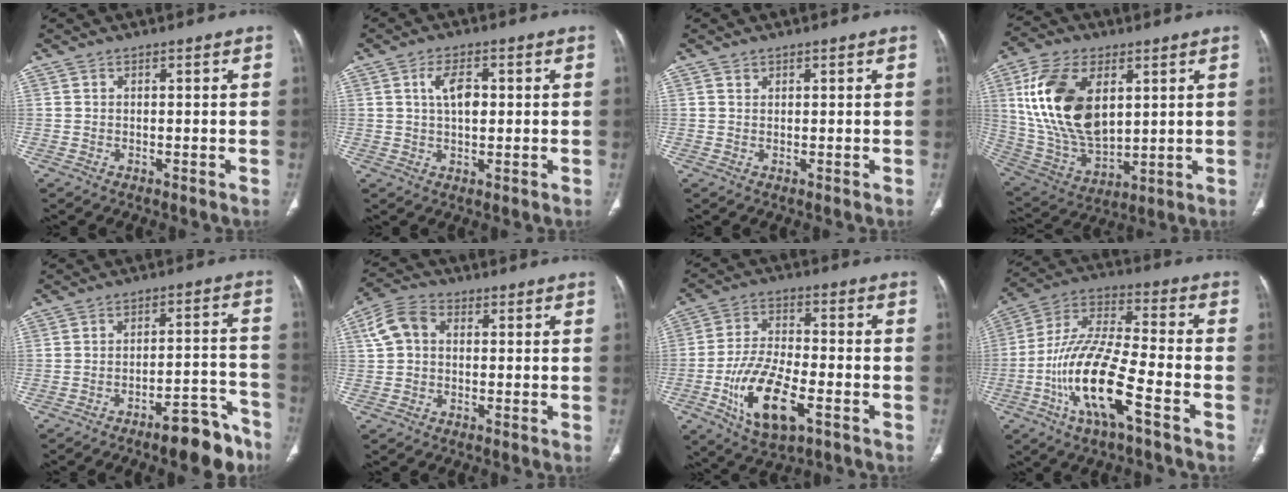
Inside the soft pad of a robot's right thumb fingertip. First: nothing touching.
{"total": 5.3, "force": [1.0, 2.7, 4.4], "torque": [-0.078, 0.001, 0.016]}
{"total": 0.7, "force": [0.5, 0.5, 0.1], "torque": [0.001, -0.002, 0.008]}
{"total": 20.5, "force": [5.4, 12.0, 15.8], "torque": [-0.287, -0.020, 0.111]}
{"total": 10.4, "force": [-7.6, 3.1, 6.4], "torque": [-0.067, 0.068, -0.111]}
{"total": 6.3, "force": [1.0, 4.8, 4.0], "torque": [-0.082, 0.022, 0.013]}
{"total": 14.6, "force": [-5.5, 6.7, 11.7], "torque": [-0.210, 0.014, -0.093]}
{"total": 16.8, "force": [-6.5, 4.4, 14.9], "torque": [-0.298, 0.033, -0.122]}